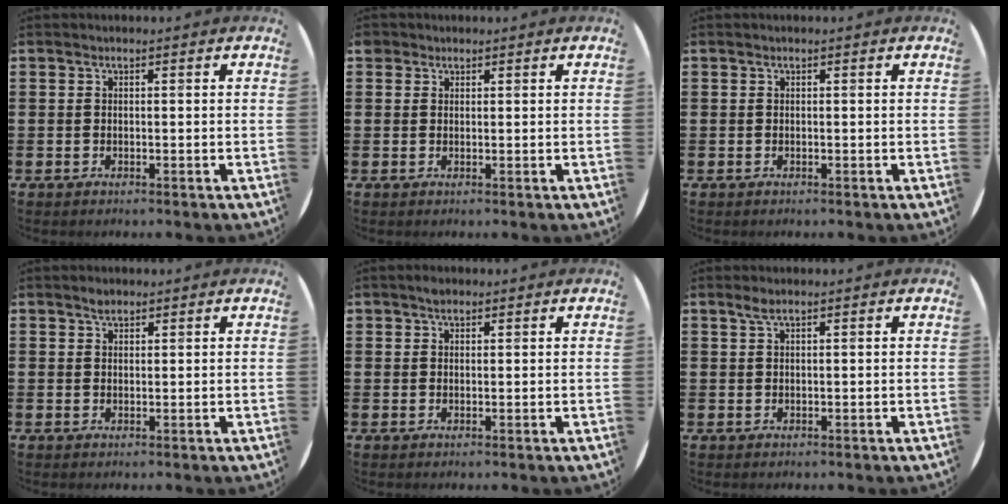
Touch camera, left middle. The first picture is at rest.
{"total": 1.1, "force": [0.9, 0.6, 0.1], "torque": [-0.004, 0.003, 0.018]}
{"total": 0.0}
{"total": 1.2, "force": [1.1, 0.4, 0.3], "torque": [0.000, -0.001, 0.019]}
{"total": 1.3, "force": [1.1, 0.6, 0.3], "torque": [0.001, 0.001, 0.018]}
{"total": 1.3, "force": [0.8, 0.1, 1.0], "torque": [-0.021, 0.002, 0.014]}